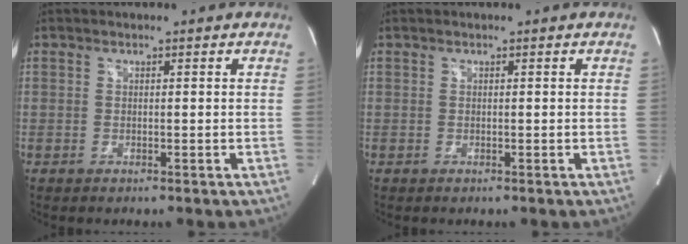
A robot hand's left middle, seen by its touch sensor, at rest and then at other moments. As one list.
[{"total": 0.0}]